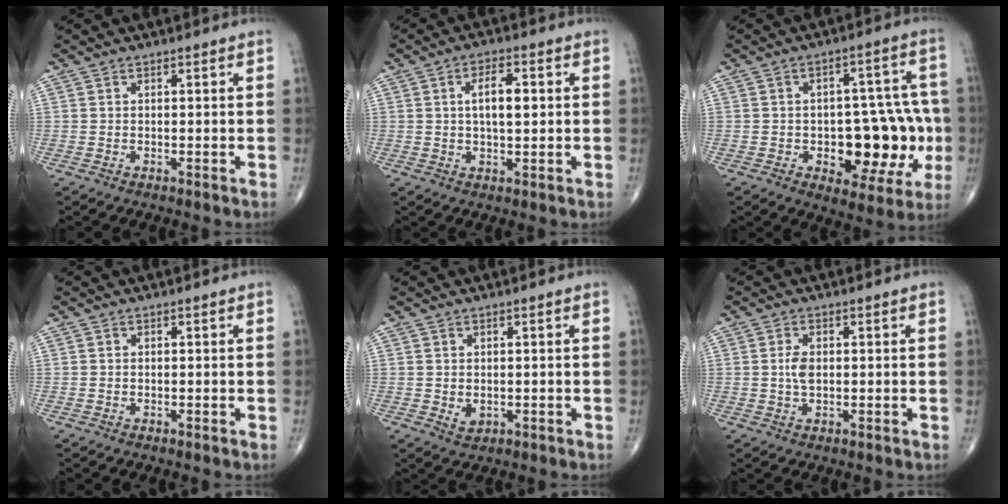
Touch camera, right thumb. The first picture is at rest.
{"total": 6.1, "force": [1.0, 2.6, 5.4], "torque": [-0.087, 0.001, 0.014]}
{"total": 17.4, "force": [-3.4, 9.3, 14.3], "torque": [-0.137, 0.034, -0.029]}
{"total": 0.0}
{"total": 1.9, "force": [-0.1, 1.3, 1.3], "torque": [-0.018, -0.004, 0.006]}
{"total": 2.9, "force": [0.2, 1.6, 2.4], "torque": [-0.049, 0.000, 0.002]}